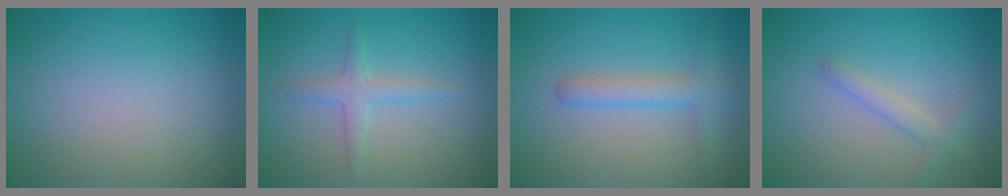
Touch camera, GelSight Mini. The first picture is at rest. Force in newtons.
{"total": 1.9, "press": 1.9, "slide": 0.1}
{"total": 2.5, "press": 2.5, "slide": 0.1}
{"total": 1.8, "press": 1.8, "slide": 0.1}